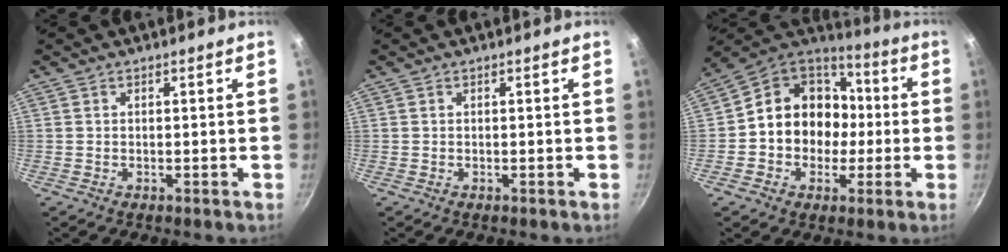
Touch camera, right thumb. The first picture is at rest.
{"total": 0.0}
{"total": 15.8, "force": [-0.7, 13.7, 7.9], "torque": [-0.084, 0.042, -0.022]}